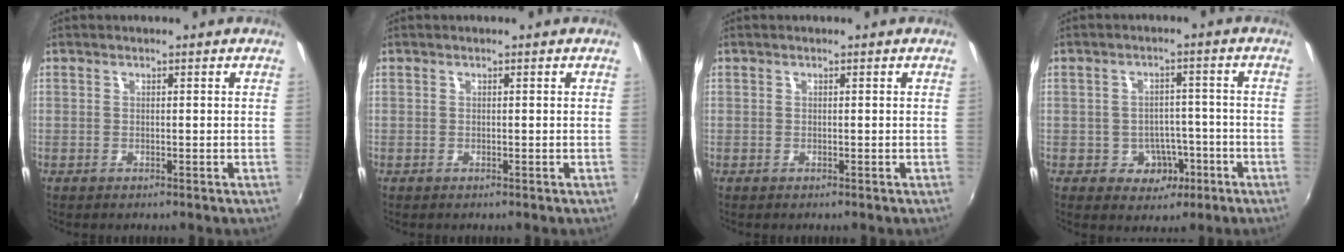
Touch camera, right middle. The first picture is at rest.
{"total": 0.0}
{"total": 0.0}
{"total": 5.9, "force": [-2.6, 4.9, 2.1], "torque": [-0.042, 0.015, -0.020]}